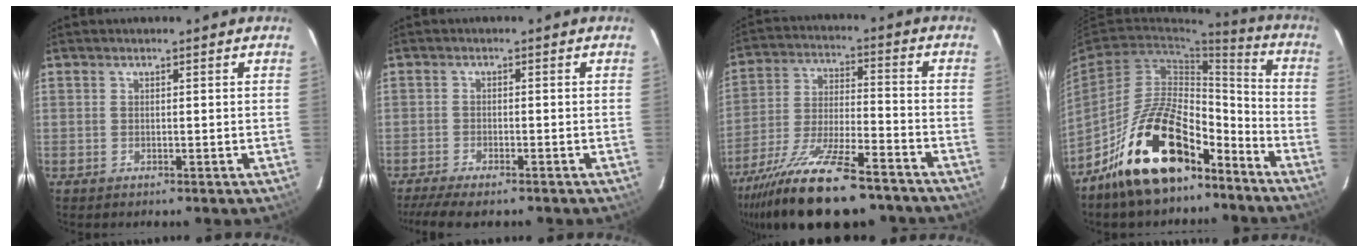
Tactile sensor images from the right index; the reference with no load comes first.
{"total": 7.8, "force": [-6.3, 1.5, 4.2], "torque": [-0.104, -0.027, -0.109]}
{"total": 22.7, "force": [-17.6, 5.8, 13.2], "torque": [-0.254, -0.047, -0.283]}
{"total": 19.3, "force": [-13.0, 8.5, 11.4], "torque": [-0.207, 0.029, -0.208]}